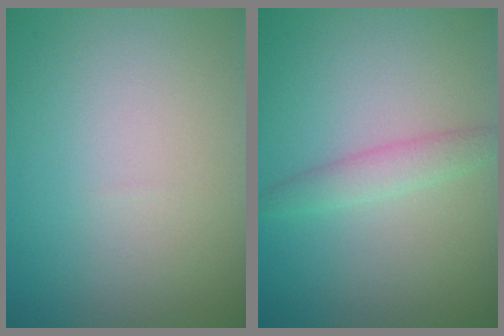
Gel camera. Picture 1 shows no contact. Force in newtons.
{"total": 1.9, "press": 1.9, "slide": 0.1}